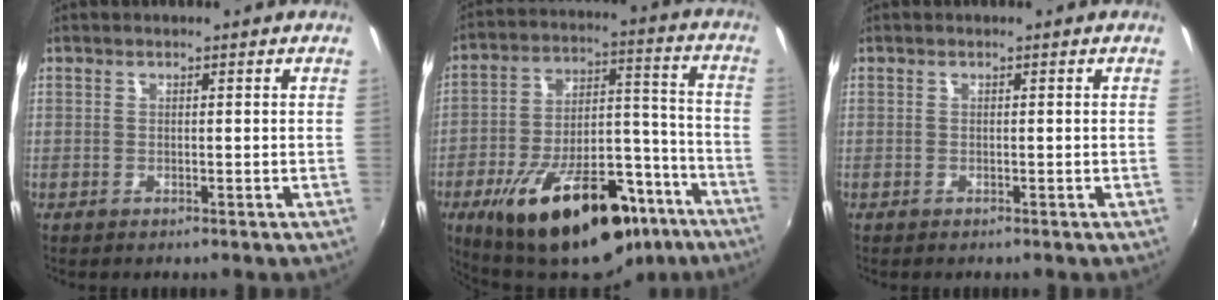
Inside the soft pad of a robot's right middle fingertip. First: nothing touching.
{"total": 27.4, "force": [-17.2, 12.2, 17.5], "torque": [-0.297, 0.010, -0.240]}
{"total": 0.0}